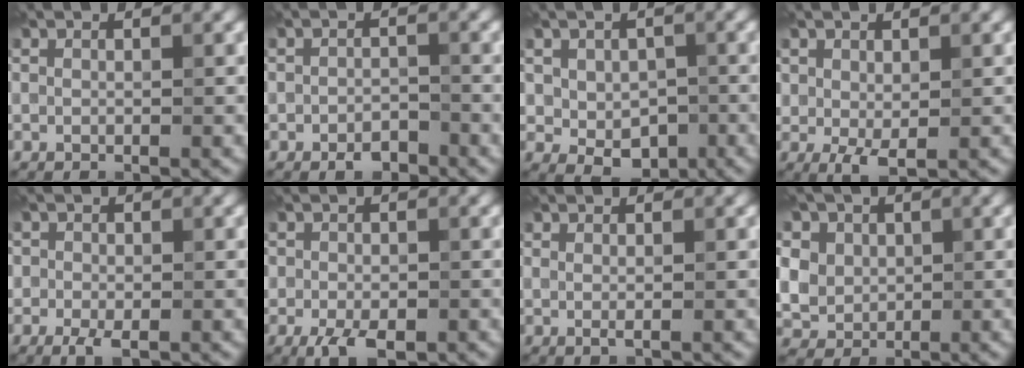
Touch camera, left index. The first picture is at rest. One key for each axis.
{"total": 2.0, "fx": -1.4, "fy": 1.1, "fz": 1.0, "tx": -0.012, "ty": 0.002, "tz": -0.026}
{"total": 4.3, "fx": -0.3, "fy": 3.3, "fz": 2.7, "tx": -0.049, "ty": -0.012, "tz": 0.001}
{"total": 2.3, "fx": 0.2, "fy": 1.5, "fz": 1.8, "tx": -0.034, "ty": -0.005, "tz": 0.008}
{"total": 2.5, "fx": -1.0, "fy": 1.7, "fz": 1.6, "tx": -0.031, "ty": -0.008, "tz": -0.021}
{"total": 3.9, "fx": -1.8, "fy": 2.2, "fz": 2.7, "tx": -0.048, "ty": -0.009, "tz": -0.028}
{"total": 0.9, "fx": 0.2, "fy": 0.2, "fz": 0.8, "tx": -0.015, "ty": -0.004, "tz": 0.004}
{"total": 10.2, "fx": 3.9, "fy": 8.2, "fz": 4.6, "tx": -0.109, "ty": 0.029, "tz": 0.049}